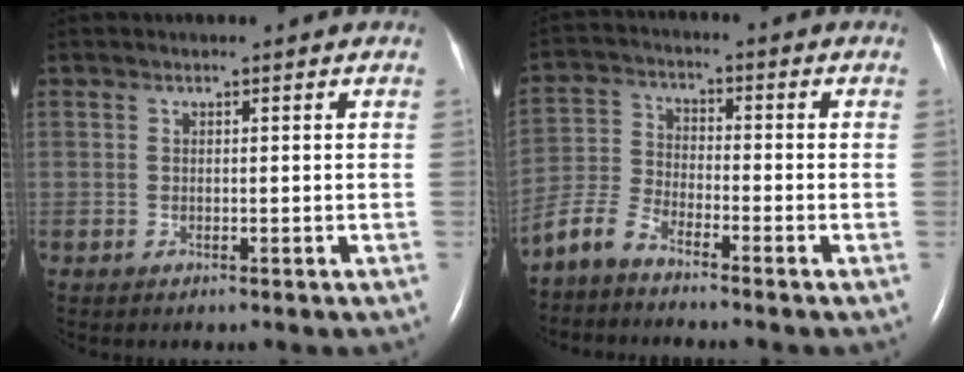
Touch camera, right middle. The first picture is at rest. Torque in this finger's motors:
{"motor_torque": [0.56, -0.74, 0.07, 0.02]}